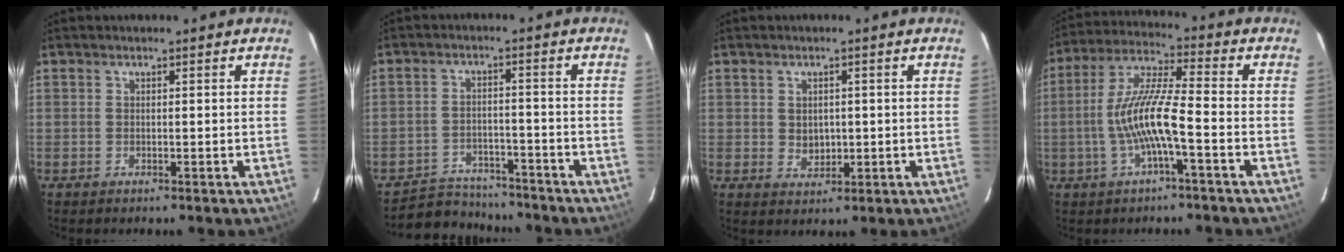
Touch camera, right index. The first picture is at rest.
{"total": 10.6, "force": [-9.7, 3.6, 2.0], "torque": [-0.063, 0.015, -0.141]}
{"total": 2.5, "force": [0.2, 2.1, 1.2], "torque": [-0.018, 0.003, 0.007]}
{"total": 10.8, "force": [-3.1, 1.2, 10.3], "torque": [-0.217, 0.008, -0.058]}